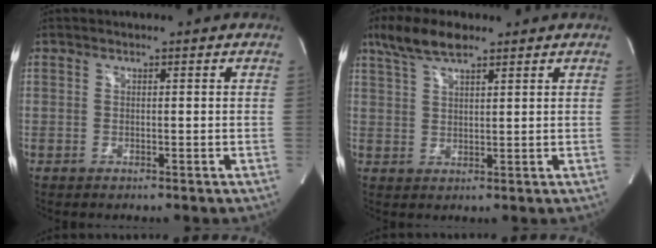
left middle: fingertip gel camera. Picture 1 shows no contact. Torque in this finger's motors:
{"motor_torque": [0.60, -0.41, 0.16, 0.04]}